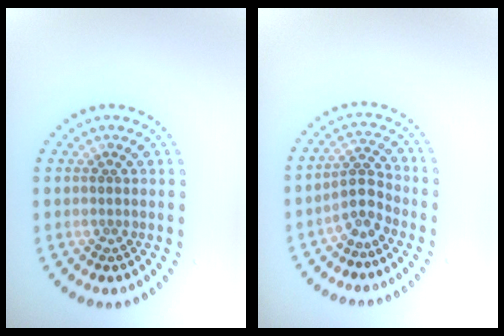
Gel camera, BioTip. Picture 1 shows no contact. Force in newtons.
{"total": 2.3, "press": 1.8, "slide": 1.4}